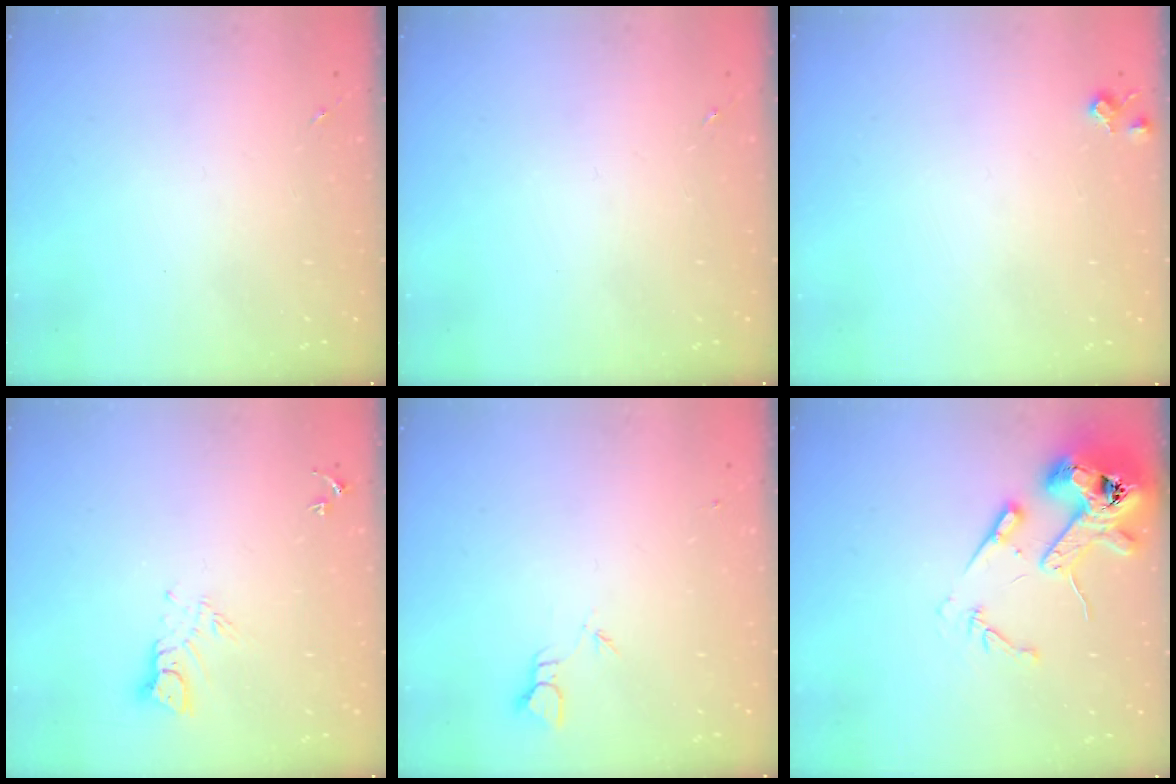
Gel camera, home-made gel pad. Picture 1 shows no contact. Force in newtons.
{"total": 0.0}
{"total": 5.7, "press": 5.6, "slide": 0.9}
{"total": 5.7, "press": 5.7, "slide": 0.5}
{"total": 1.8, "press": 1.8, "slide": 0.0}
{"total": 15.1, "press": 15.0, "slide": 2.1}